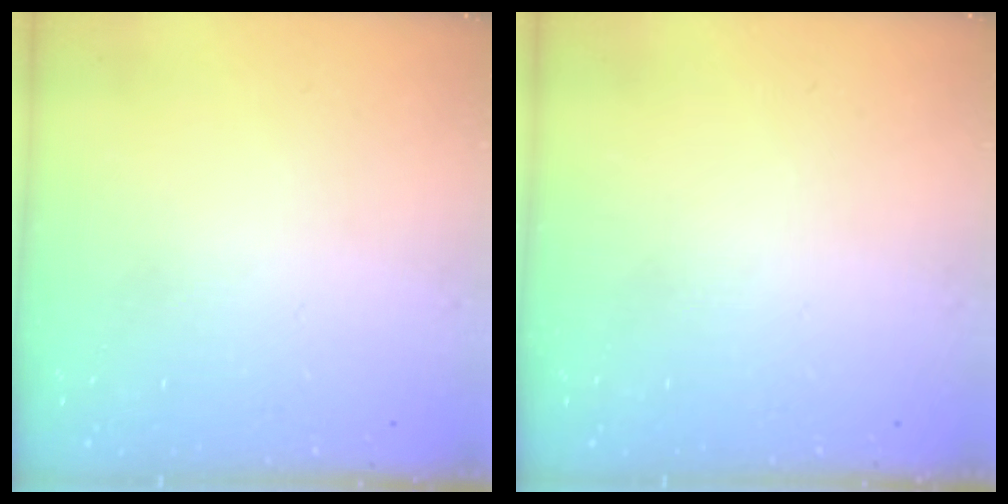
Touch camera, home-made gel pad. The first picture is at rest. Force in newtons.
{"total": 0.0}